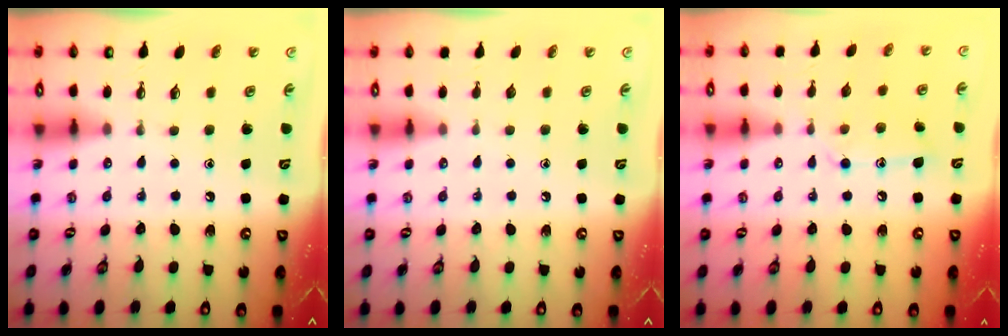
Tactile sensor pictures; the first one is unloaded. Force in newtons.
{"total": 0.0}
{"total": 10.1, "press": 10.1, "slide": 0.5}